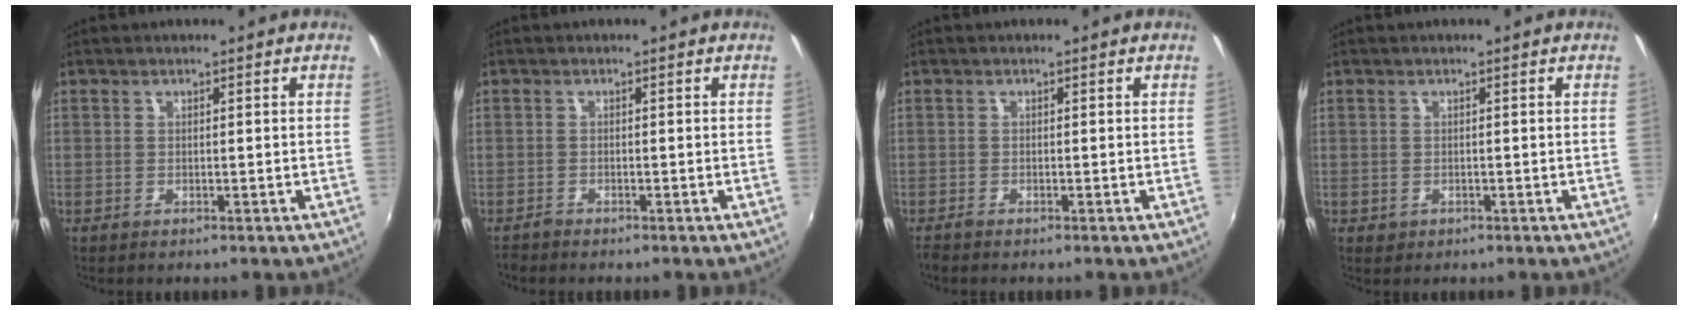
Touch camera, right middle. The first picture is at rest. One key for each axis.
{"total": 1.3, "fx": -1.3, "fy": 0.2, "fz": 0.1, "tx": -0.008, "ty": -0.006, "tz": -0.026}
{"total": 1.3, "fx": -1.2, "fy": 0.2, "fz": 0.5, "tx": -0.013, "ty": -0.008, "tz": -0.023}
{"total": 1.2, "fx": -0.4, "fy": 1.0, "fz": 0.4, "tx": -0.008, "ty": -0.003, "tz": -0.003}